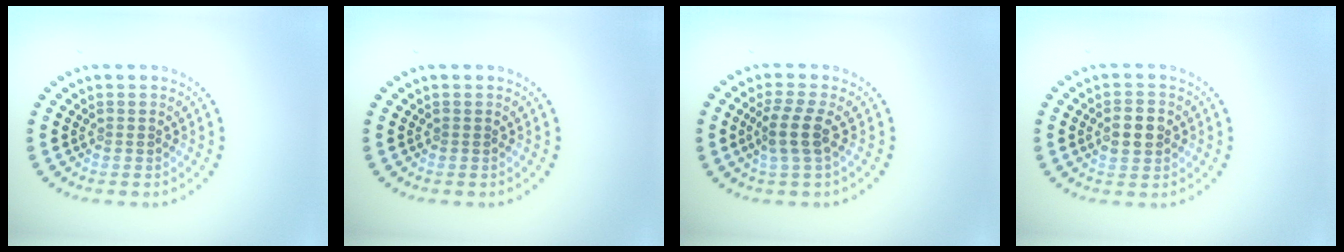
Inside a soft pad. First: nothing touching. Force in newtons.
{"total": 0.0}
{"total": 2.7, "press": 2.2, "slide": 1.6}
{"total": 2.9, "press": 2.9, "slide": 0.1}